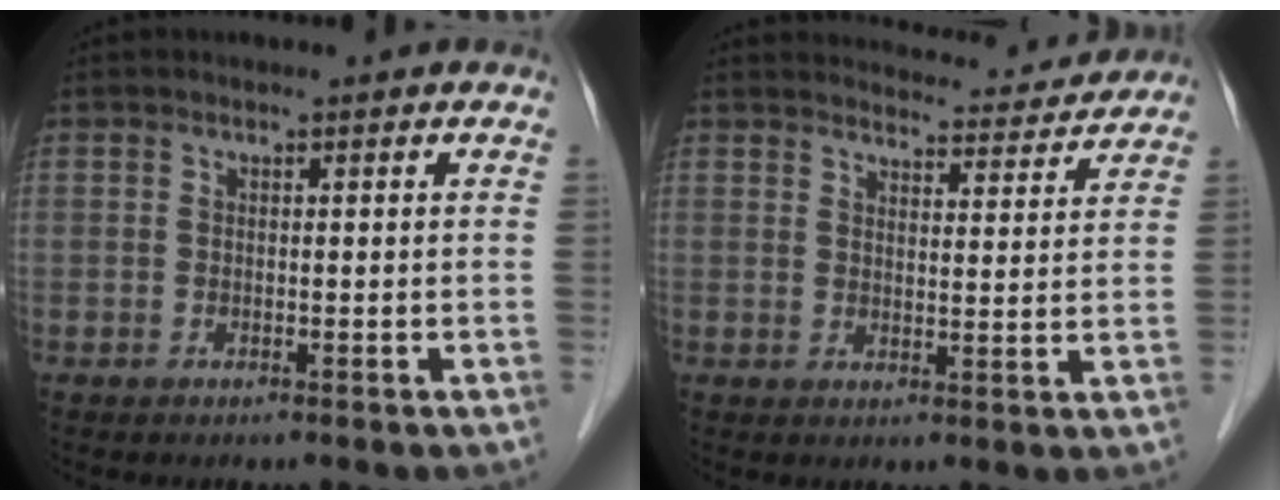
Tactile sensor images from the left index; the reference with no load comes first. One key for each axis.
{"total": 8.9, "fx": 8.8, "fy": 1.0, "fz": 0.6, "tx": -0.002, "ty": -0.005, "tz": 0.102}